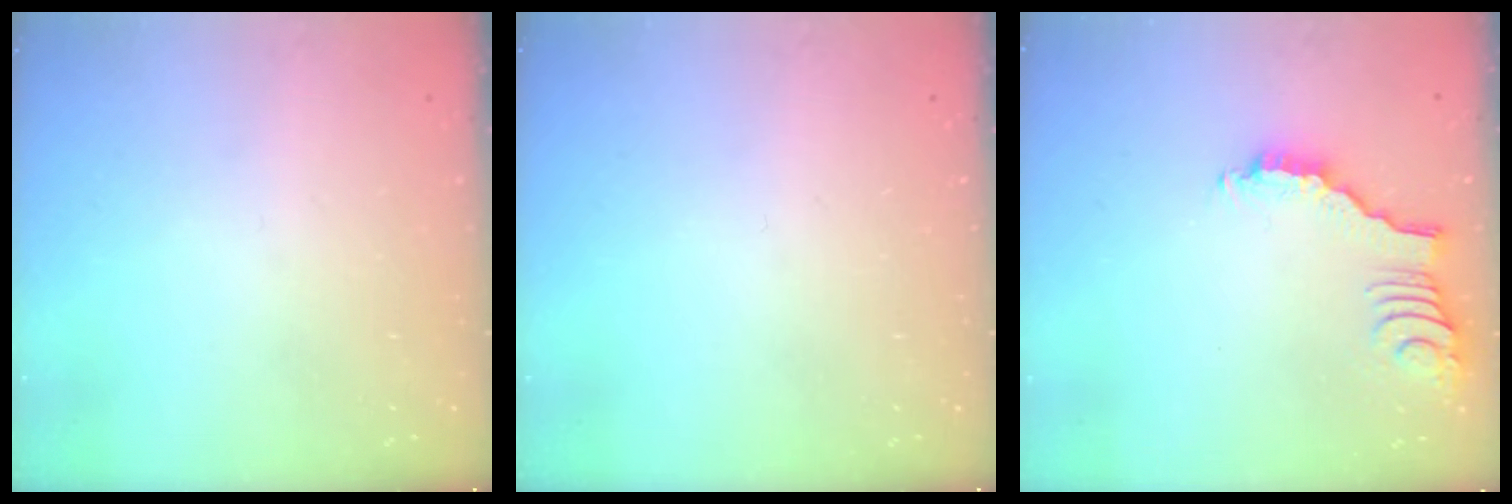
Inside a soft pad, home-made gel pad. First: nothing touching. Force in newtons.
{"total": 0.0}
{"total": 2.8, "press": 2.8, "slide": 0.3}